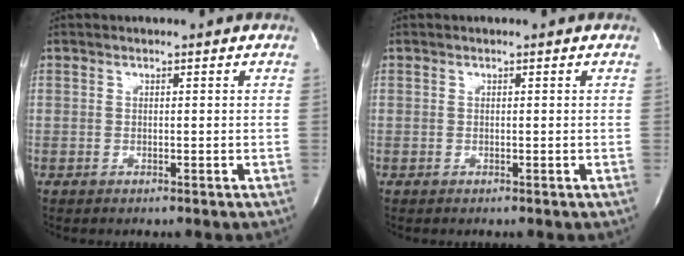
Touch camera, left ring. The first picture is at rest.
{"total": 0.0}